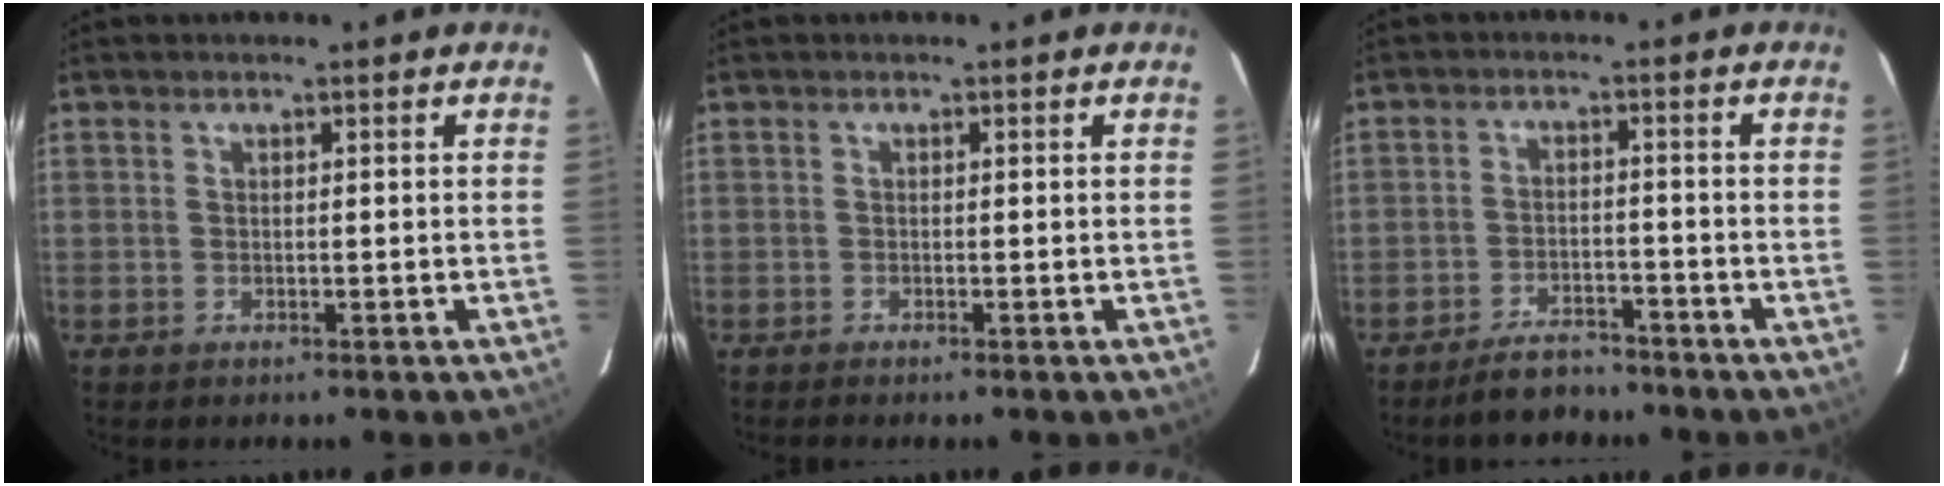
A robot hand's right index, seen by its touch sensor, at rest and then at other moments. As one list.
[{"total": 0.9, "force": [-0.8, -0.1, 0.4], "torque": [-0.007, -0.001, -0.013]}, {"total": 5.1, "force": [-4.4, 2.0, 1.4], "torque": [-0.029, -0.002, -0.072]}]